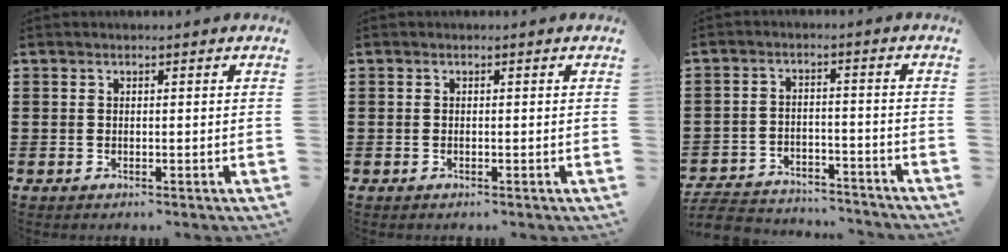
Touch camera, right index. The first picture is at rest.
{"total": 0.0}
{"total": 5.3, "force": [-5.2, 0.8, 0.9], "torque": [-0.027, 0.003, -0.106]}